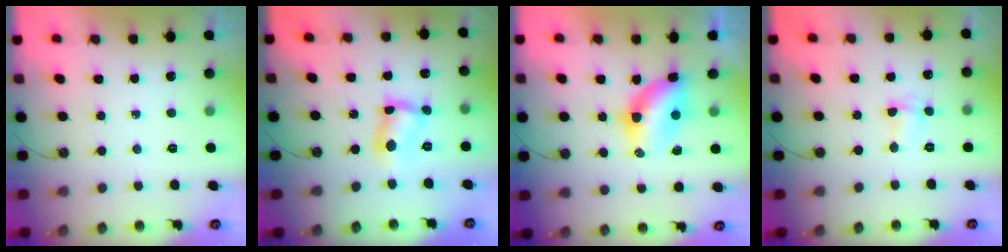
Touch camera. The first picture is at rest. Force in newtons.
{"total": 7.0, "press": 7.0, "slide": 0.4}
{"total": 8.5, "press": 7.7, "slide": 3.7}
{"total": 1.7, "press": 1.5, "slide": 0.7}